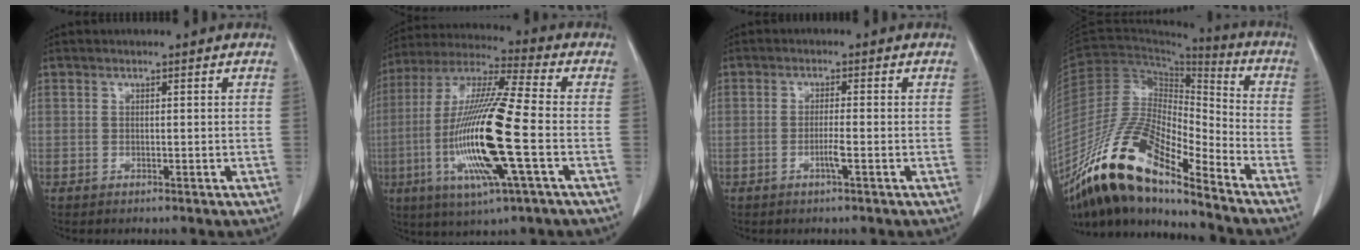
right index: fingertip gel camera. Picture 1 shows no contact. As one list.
[{"total": 18.8, "force": [-4.2, 0.9, 18.3], "torque": [-0.385, -0.016, -0.082]}, {"total": 2.2, "force": [-0.9, -0.3, 2.0], "torque": [-0.041, -0.003, -0.016]}, {"total": 19.2, "force": [-14.3, 3.8, 12.3], "torque": [-0.243, -0.004, -0.264]}]